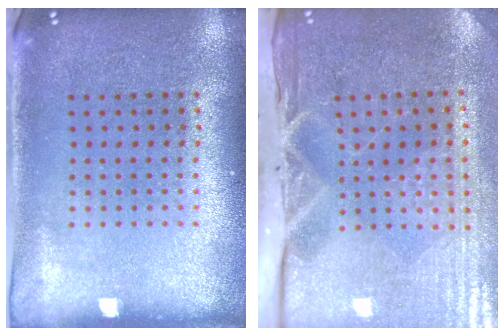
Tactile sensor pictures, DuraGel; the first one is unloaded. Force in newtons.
{"total": 5.0, "press": 4.1, "slide": 2.8}